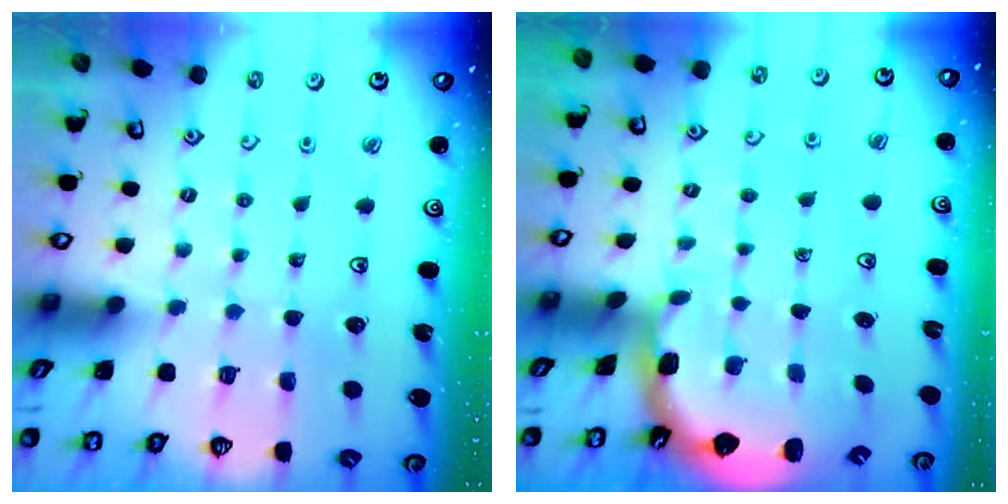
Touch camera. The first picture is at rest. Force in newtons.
{"total": 2.5, "press": 1.9, "slide": 1.6}